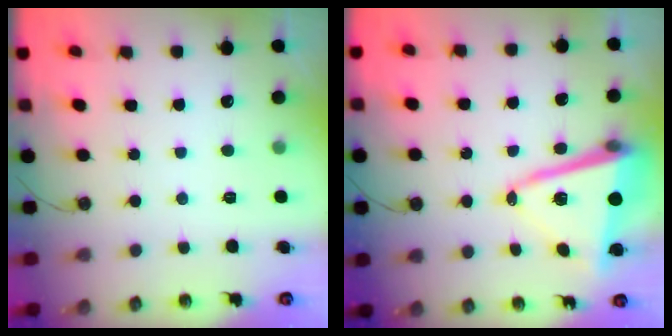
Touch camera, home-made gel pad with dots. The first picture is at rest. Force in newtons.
{"total": 12.7, "press": 12.4, "slide": 2.9}